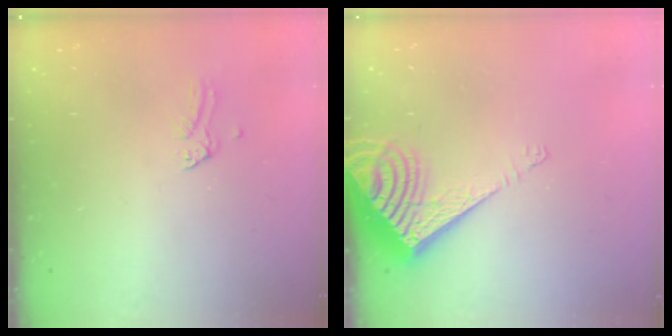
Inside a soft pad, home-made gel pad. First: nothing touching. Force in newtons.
{"total": 11.7, "press": 11.6, "slide": 1.5}